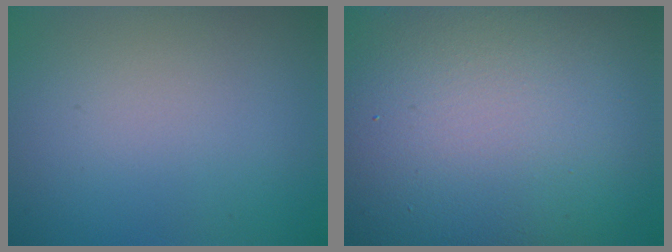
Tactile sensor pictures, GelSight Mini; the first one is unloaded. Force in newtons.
{"total": 19.0, "press": 18.9, "slide": 1.1}